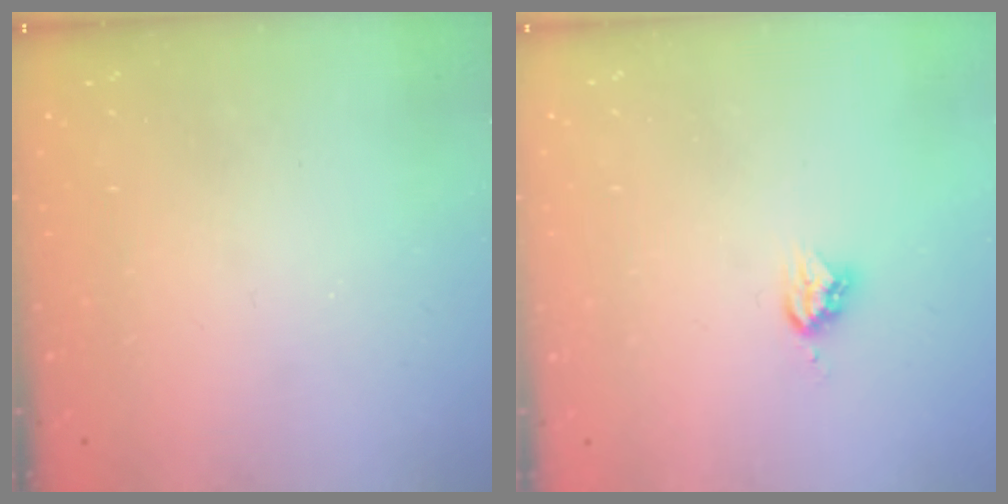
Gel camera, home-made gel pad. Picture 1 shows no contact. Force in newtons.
{"total": 4.5, "press": 4.5, "slide": 0.1}